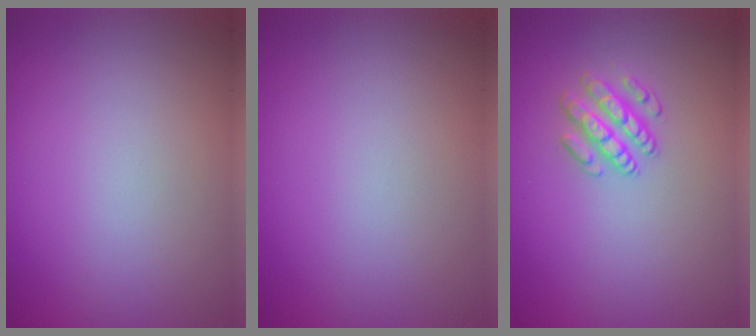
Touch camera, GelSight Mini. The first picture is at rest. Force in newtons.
{"total": 0.0}
{"total": 2.5, "press": 2.4, "slide": 0.5}